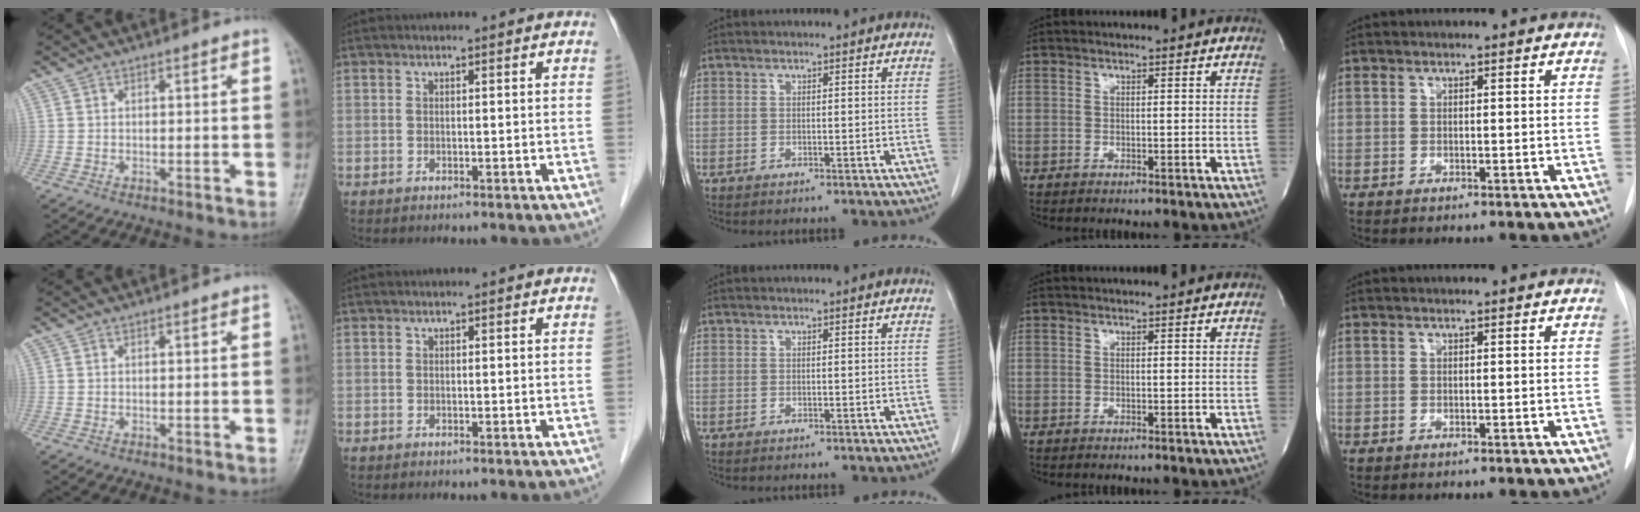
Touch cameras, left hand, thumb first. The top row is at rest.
{}